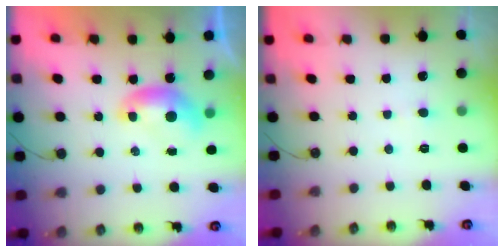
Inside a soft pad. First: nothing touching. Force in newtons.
{"total": 0.0}